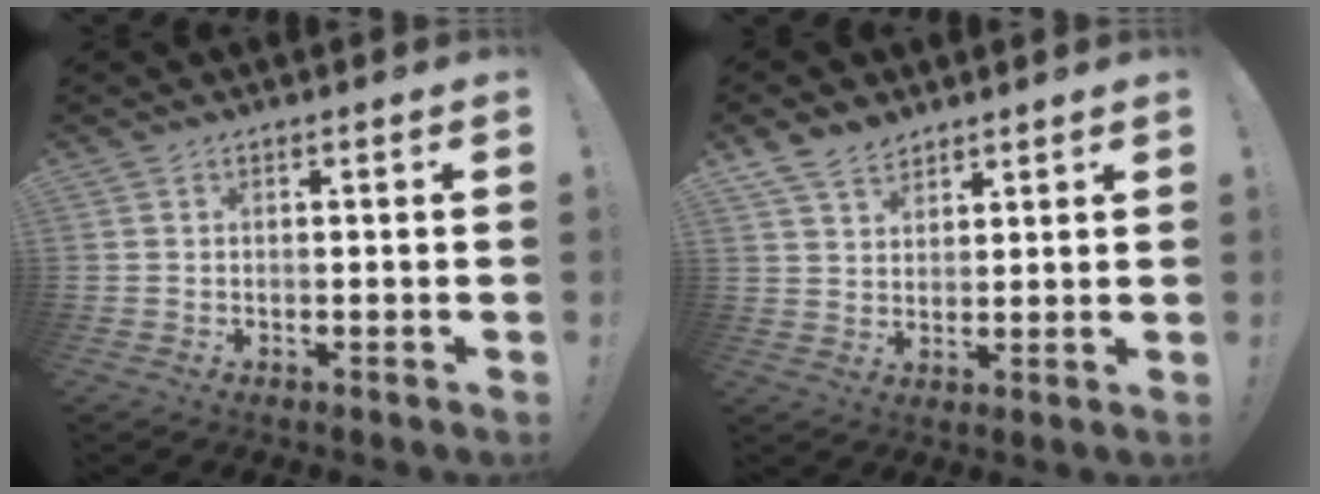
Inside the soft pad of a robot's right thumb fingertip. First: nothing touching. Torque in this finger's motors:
{"motor_torque": [-0.10, 1.61, 0.82, 0.80, 0.21]}